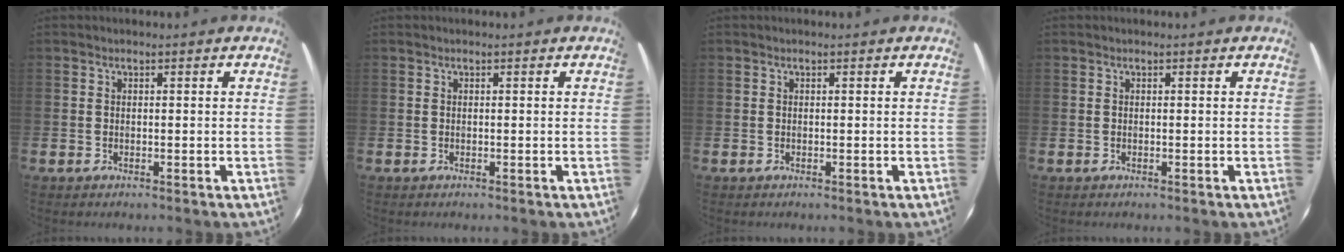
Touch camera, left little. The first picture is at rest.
{"total": 0.0}
{"total": 0.0}
{"total": 0.0}